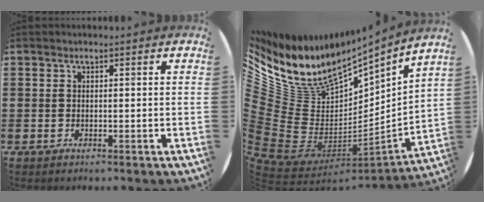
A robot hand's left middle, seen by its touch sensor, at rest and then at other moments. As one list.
[{"total": 11.1, "force": [6.6, 8.1, 3.8], "torque": [-0.141, -0.065, 0.122]}]